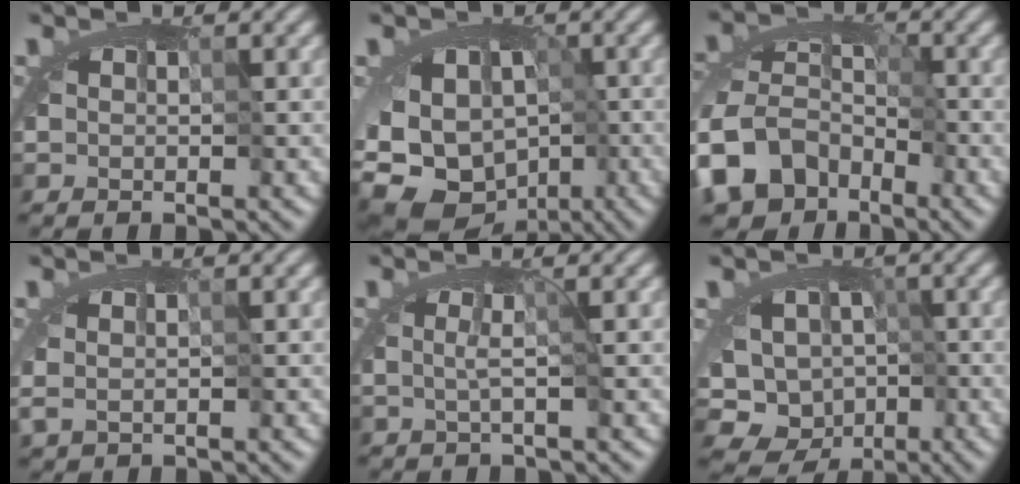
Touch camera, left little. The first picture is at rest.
{"total": 12.3, "force": [-5.1, 9.8, 5.5], "torque": [-0.087, -0.008, -0.073]}
{"total": 9.3, "force": [-8.0, 4.5, 1.5], "torque": [-0.009, -0.004, -0.157]}
{"total": 0.9, "force": [0.6, 0.3, 0.6], "torque": [-0.013, -0.001, 0.011]}
{"total": 0.9, "force": [-0.1, -0.9, 0.1], "torque": [-0.001, -0.006, -0.006]}
{"total": 8.0, "force": [-2.5, 7.1, 2.6], "torque": [-0.024, -0.004, -0.048]}